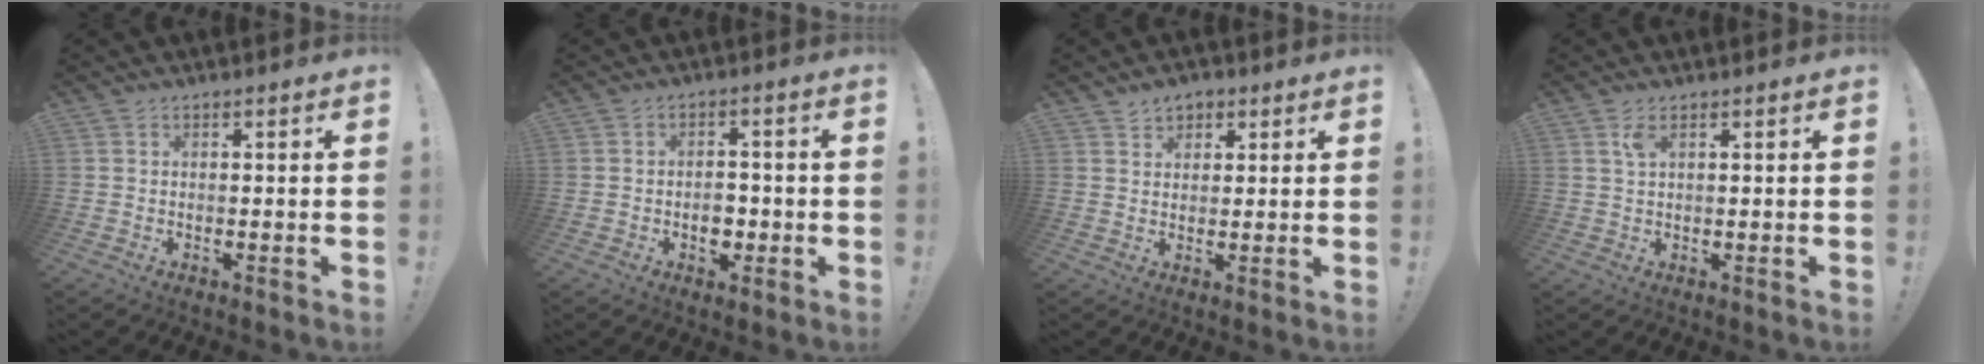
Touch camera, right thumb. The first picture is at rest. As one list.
[{"total": 5.6, "force": [-1.7, 4.2, 3.3], "torque": [-0.037, 0.009, -0.029]}, {"total": 3.6, "force": [2.2, 2.8, 0.7], "torque": [-0.001, -0.009, 0.038]}, {"total": 2.8, "force": [1.3, 0.9, 2.2], "torque": [-0.032, -0.004, 0.019]}]